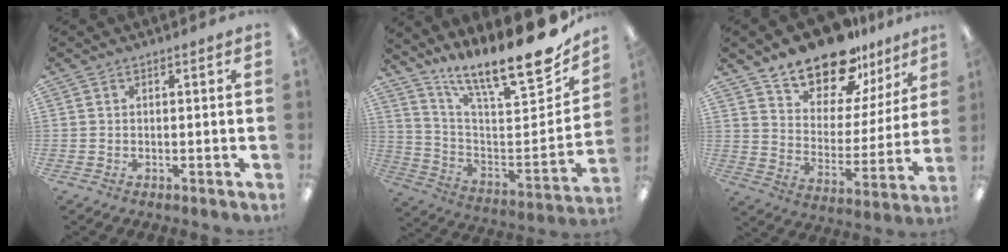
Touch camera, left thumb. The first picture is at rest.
{"total": 19.3, "force": [15.6, 3.0, 11.0], "torque": [-0.151, -0.134, 0.248]}
{"total": 17.1, "force": [14.4, 7.2, 5.7], "torque": [-0.096, -0.116, 0.256]}